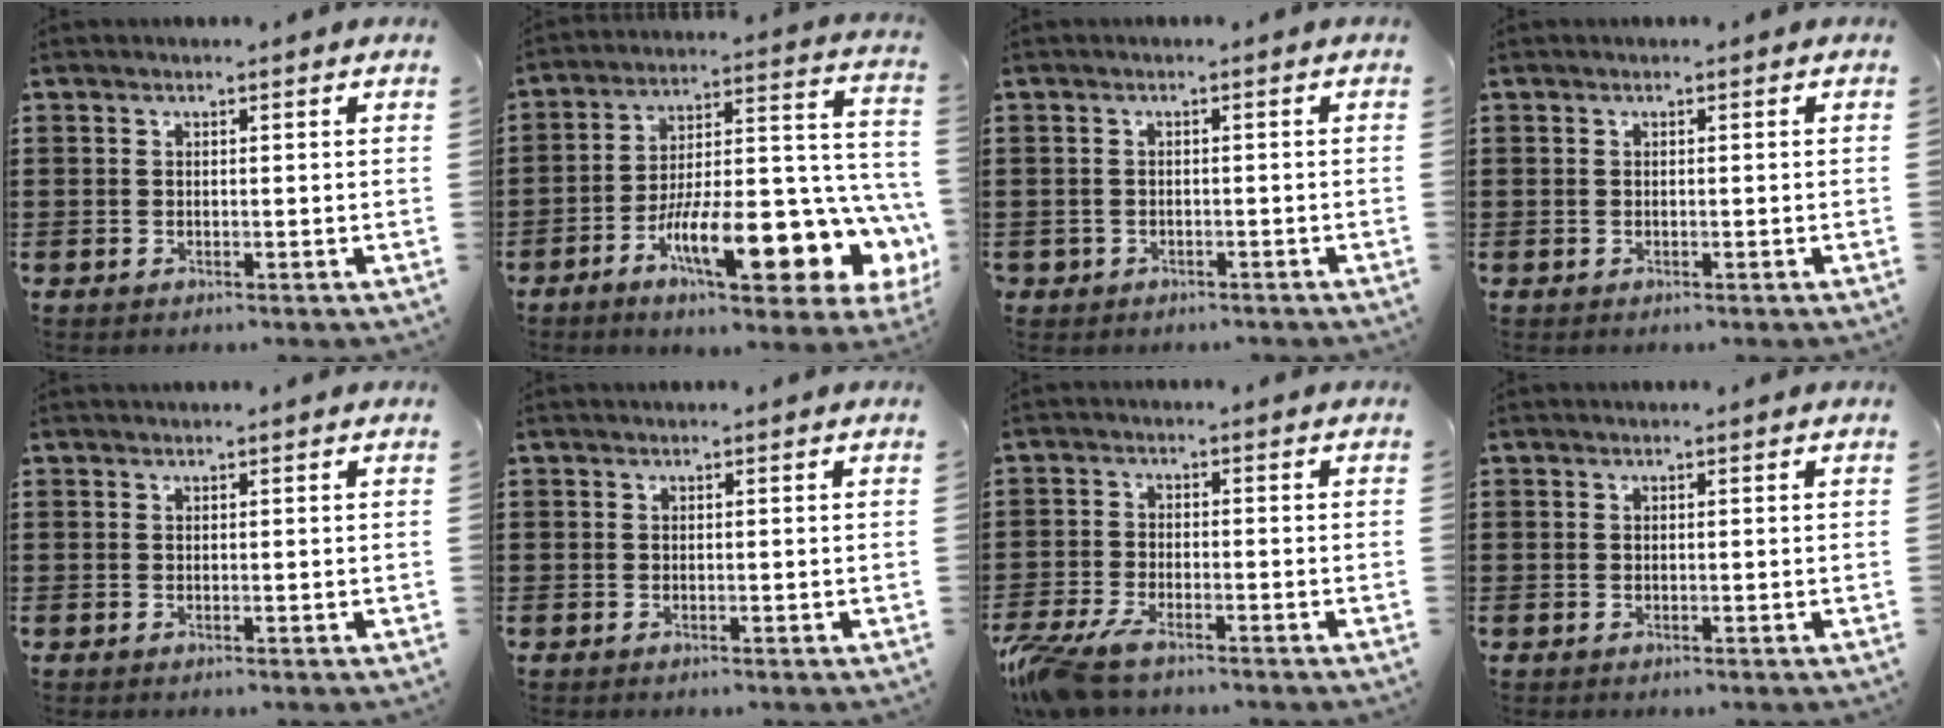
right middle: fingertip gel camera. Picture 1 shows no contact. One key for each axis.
{"total": 16.7, "fx": -6.7, "fy": 5.8, "fz": 14.2, "tx": -0.229, "ty": -0.018, "tz": -0.103}
{"total": 1.0, "fx": -0.9, "fy": 0.5, "fz": -0.2, "tx": 0.000, "ty": 0.003, "tz": -0.022}
{"total": 0.0}
{"total": 0.0}
{"total": 0.0}
{"total": 5.2, "fx": -4.2, "fy": 0.8, "fz": 2.9, "tx": -0.090, "ty": -0.019, "tz": -0.091}
{"total": 0.0}